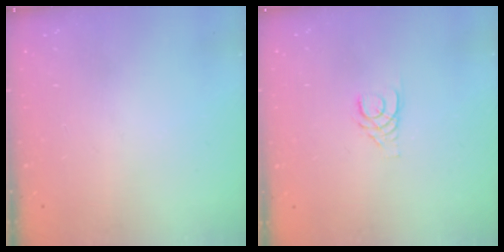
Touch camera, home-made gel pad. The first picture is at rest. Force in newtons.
{"total": 3.4, "press": 3.4, "slide": 0.3}